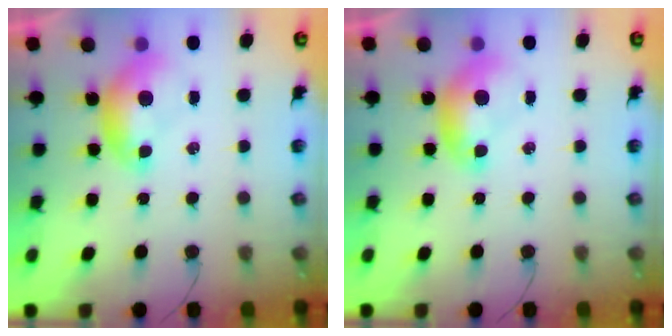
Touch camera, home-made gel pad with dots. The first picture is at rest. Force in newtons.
{"total": 0.0}